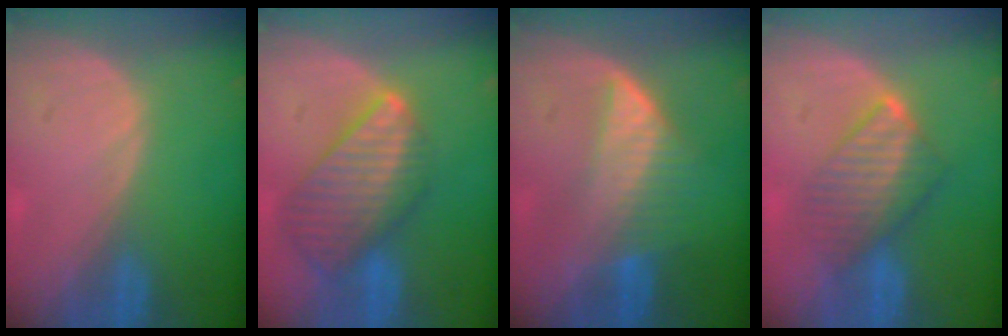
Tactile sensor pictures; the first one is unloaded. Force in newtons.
{"total": 9.5, "press": 8.3, "slide": 4.6}
{"total": 6.9, "press": 6.1, "slide": 3.2}
{"total": 6.4, "press": 6.4, "slide": 0.8}